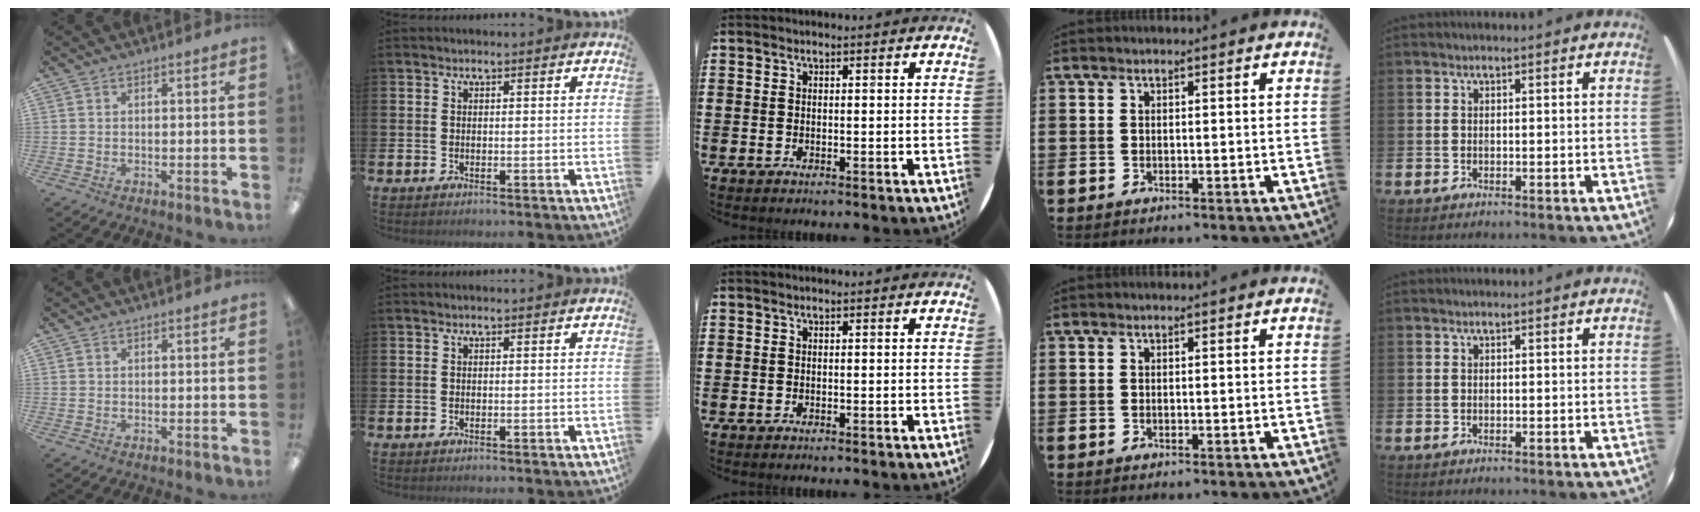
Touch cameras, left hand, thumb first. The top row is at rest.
{}